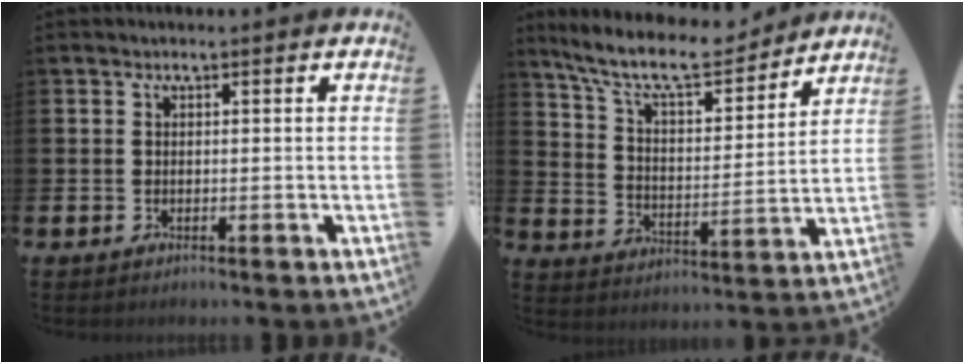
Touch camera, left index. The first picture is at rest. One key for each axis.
{"total": 10.6, "fx": 9.4, "fy": 2.5, "fz": 4.1, "tx": -0.110, "ty": -0.059, "tz": 0.163}